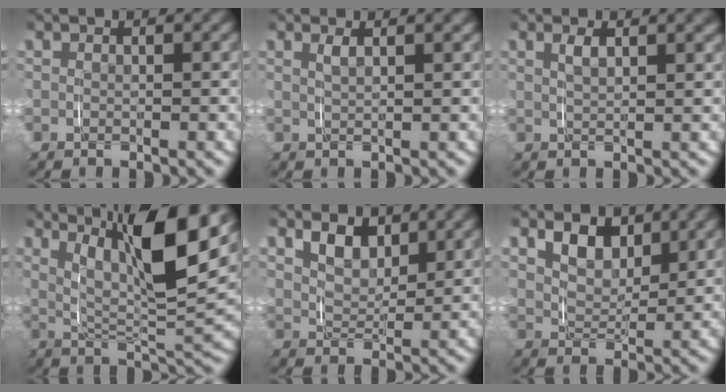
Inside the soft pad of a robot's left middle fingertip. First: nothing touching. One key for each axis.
{"total": 1.3, "fx": 0.9, "fy": 0.0, "fz": 1.0, "tx": -0.018, "ty": 0.001, "tz": 0.016}
{"total": 1.8, "fx": 1.1, "fy": 0.3, "fz": 1.4, "tx": -0.022, "ty": 0.001, "tz": 0.020}
{"total": 10.5, "fx": 4.4, "fy": 3.4, "fz": 8.9, "tx": -0.130, "ty": 0.006, "tz": 0.065}
{"total": 4.1, "fx": 2.3, "fy": 2.6, "fz": 2.2, "tx": -0.044, "ty": -0.001, "tz": 0.038}
{"total": 4.7, "fx": 2.6, "fy": 3.0, "fz": 2.5, "tx": -0.049, "ty": 0.000, "tz": 0.042}